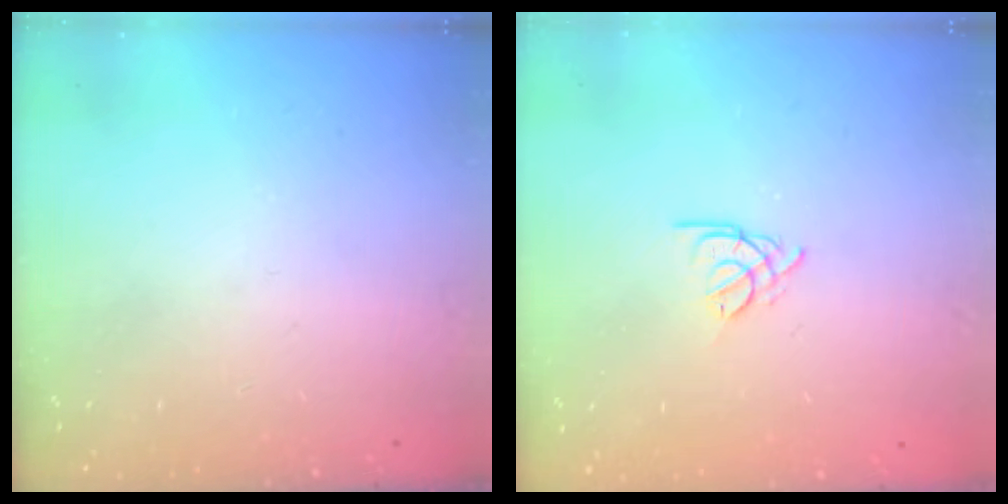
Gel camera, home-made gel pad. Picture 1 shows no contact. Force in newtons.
{"total": 2.7, "press": 2.6, "slide": 0.5}